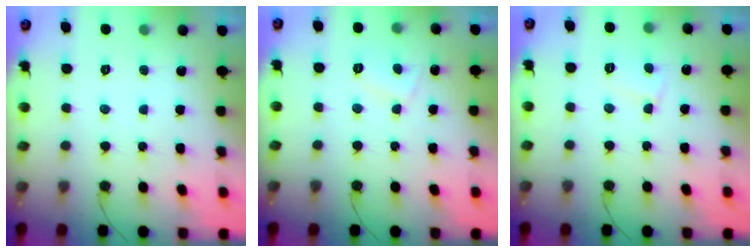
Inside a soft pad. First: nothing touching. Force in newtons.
{"total": 3.2, "press": 3.1, "slide": 0.8}
{"total": 4.8, "press": 4.8, "slide": 0.3}